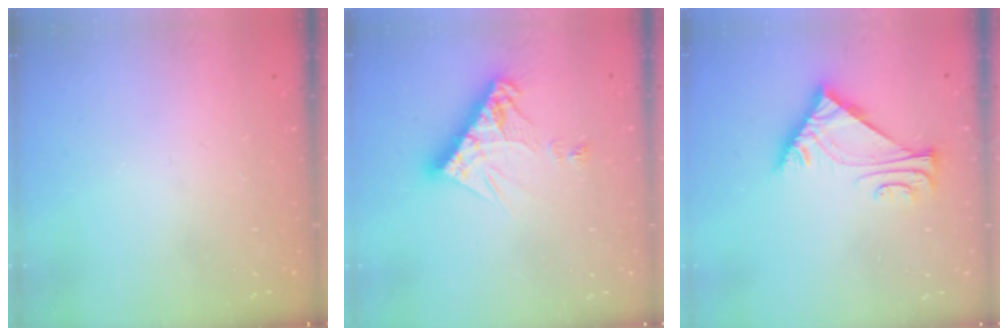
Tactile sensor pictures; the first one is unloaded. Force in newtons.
{"total": 11.6, "press": 11.6, "slide": 1.0}
{"total": 6.4, "press": 6.3, "slide": 0.9}